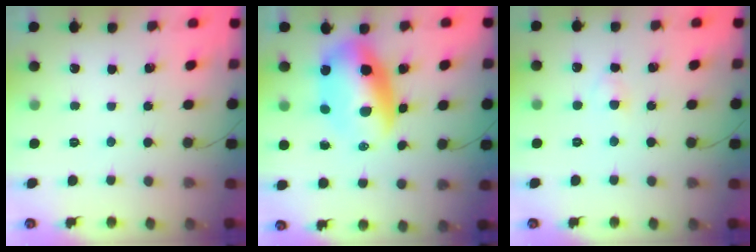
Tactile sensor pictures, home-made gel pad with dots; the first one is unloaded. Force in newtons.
{"total": 12.2, "press": 11.8, "slide": 3.0}
{"total": 2.2, "press": 2.0, "slide": 1.0}